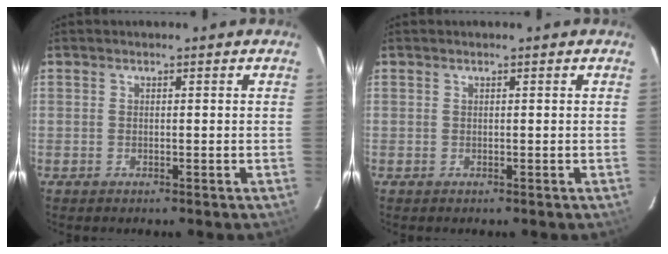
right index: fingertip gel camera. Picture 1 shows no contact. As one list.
[{"total": 0.0}]